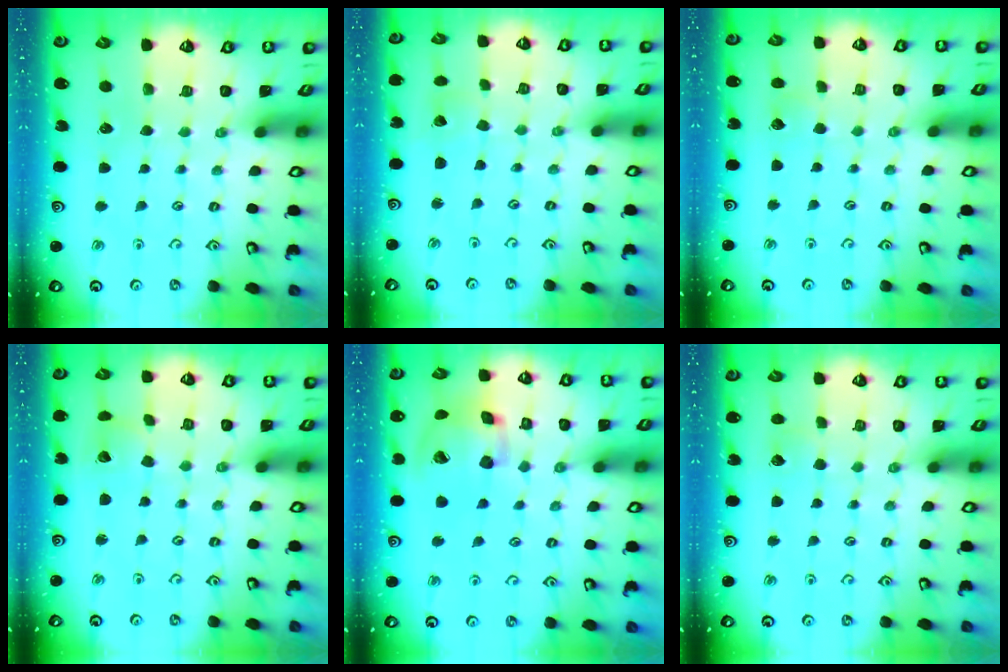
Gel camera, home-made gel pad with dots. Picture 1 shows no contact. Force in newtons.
{"total": 1.6, "press": 1.6, "slide": 0.1}
{"total": 2.7, "press": 2.7, "slide": 0.3}
{"total": 2.1, "press": 2.1, "slide": 0.3}
{"total": 15.4, "press": 15.2, "slide": 2.5}
{"total": 2.4, "press": 2.4, "slide": 0.2}